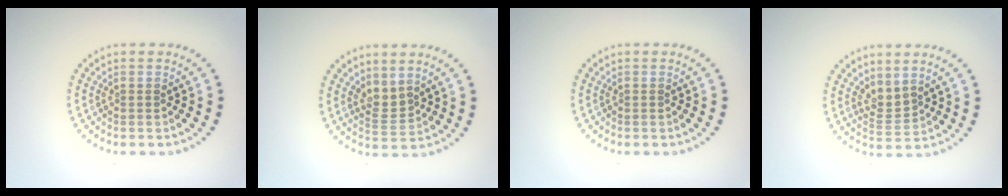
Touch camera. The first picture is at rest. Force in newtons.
{"total": 2.0, "press": 1.4, "slide": 1.4}
{"total": 0.0}
{"total": 1.9, "press": 1.4, "slide": 1.3}